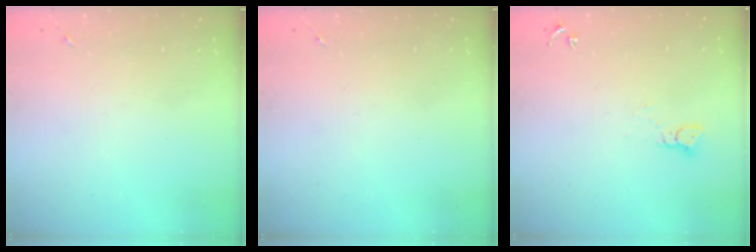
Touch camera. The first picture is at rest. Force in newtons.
{"total": 0.0}
{"total": 3.3, "press": 3.3, "slide": 0.1}